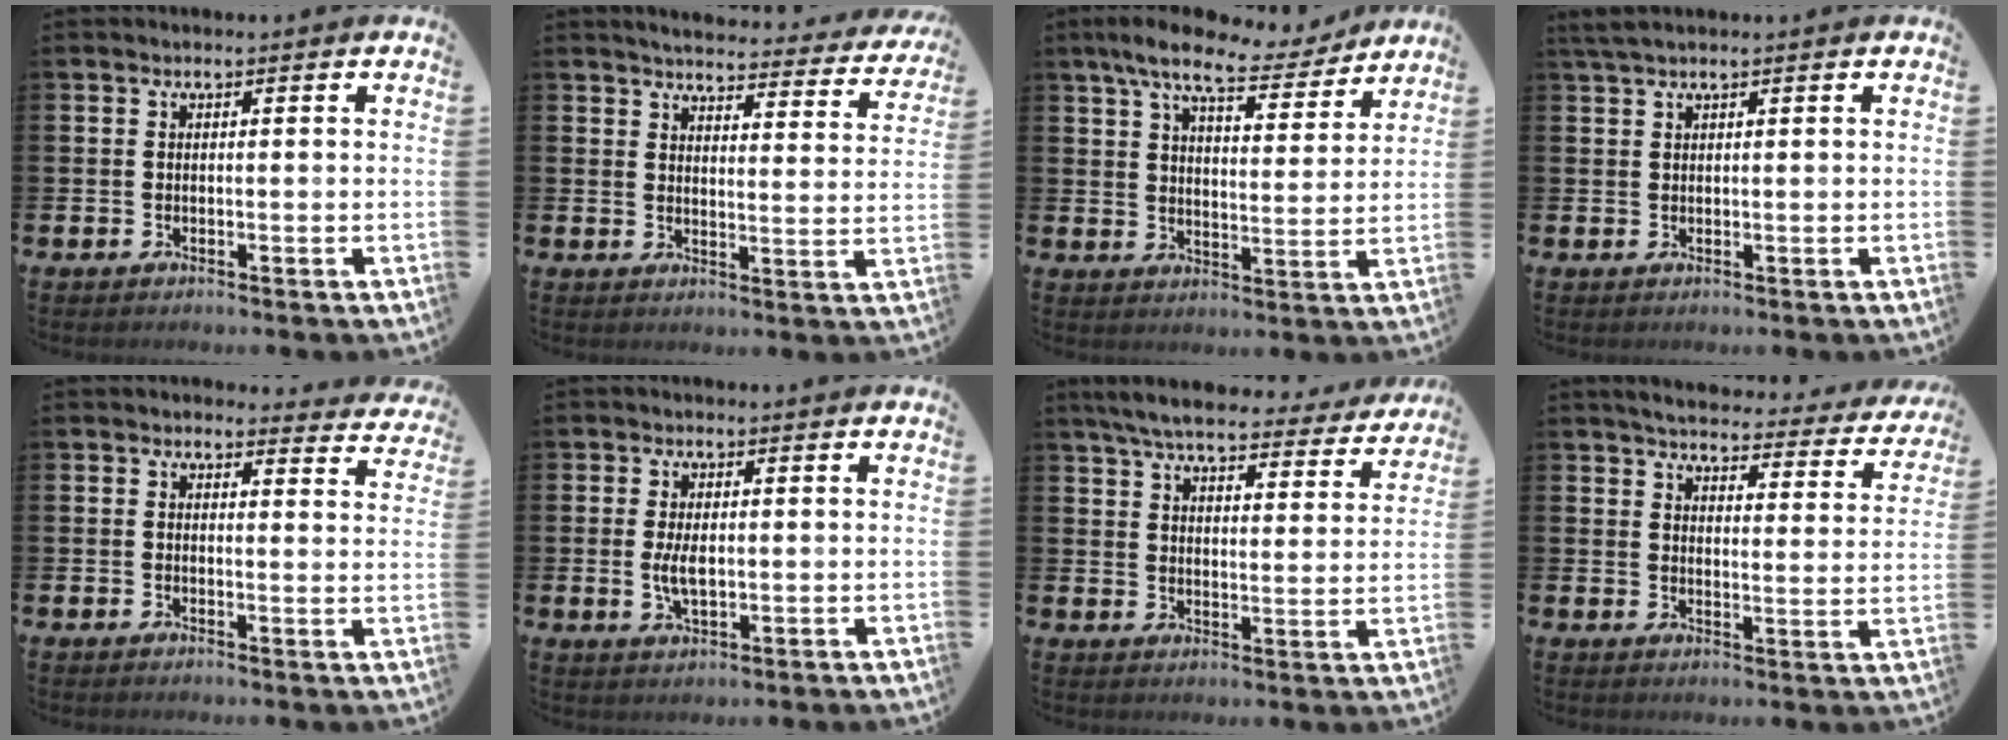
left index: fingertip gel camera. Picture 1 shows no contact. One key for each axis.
{"total": 4.2, "fx": 4.1, "fy": 0.5, "fz": 0.7, "tx": -0.026, "ty": -0.037, "tz": 0.067}
{"total": 9.1, "fx": 7.9, "fy": 2.1, "fz": 4.1, "tx": -0.097, "ty": -0.034, "tz": 0.136}
{"total": 1.8, "fx": 1.5, "fy": 0.2, "fz": 1.0, "tx": -0.025, "ty": 0.006, "tz": 0.029}
{"total": 2.2, "fx": 2.1, "fy": 0.6, "fz": 0.1, "tx": 0.005, "ty": -0.013, "tz": 0.035}
{"total": 3.7, "fx": 0.0, "fy": 1.9, "fz": 3.3, "tx": -0.052, "ty": 0.000, "tz": -0.003}
{"total": 6.5, "fx": 6.0, "fy": 1.0, "fz": 2.3, "tx": -0.054, "ty": -0.036, "tz": 0.101}
{"total": 4.2, "fx": 3.9, "fy": 0.8, "fz": 1.1, "tx": -0.035, "ty": -0.033, "tz": 0.062}